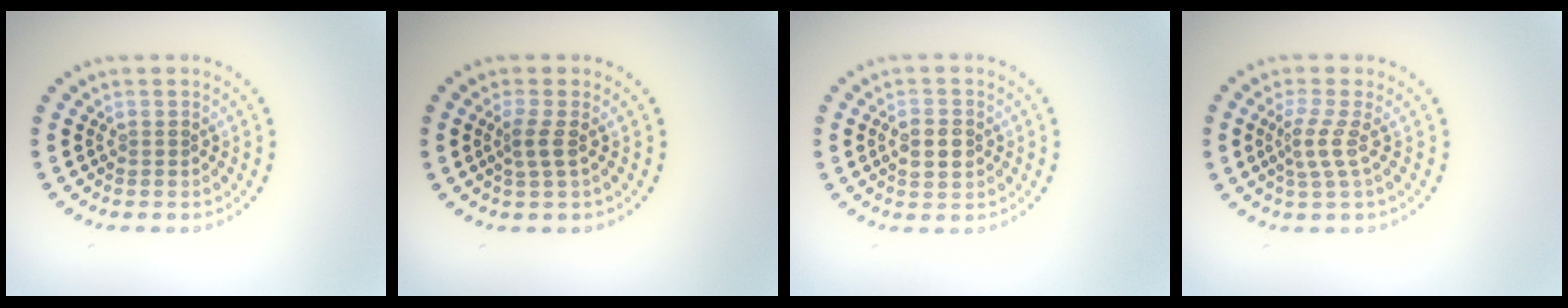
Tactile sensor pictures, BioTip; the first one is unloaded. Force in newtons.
{"total": 1.6, "press": 1.3, "slide": 0.9}
{"total": 2.7, "press": 2.7, "slide": 0.1}
{"total": 2.2, "press": 1.4, "slide": 1.6}